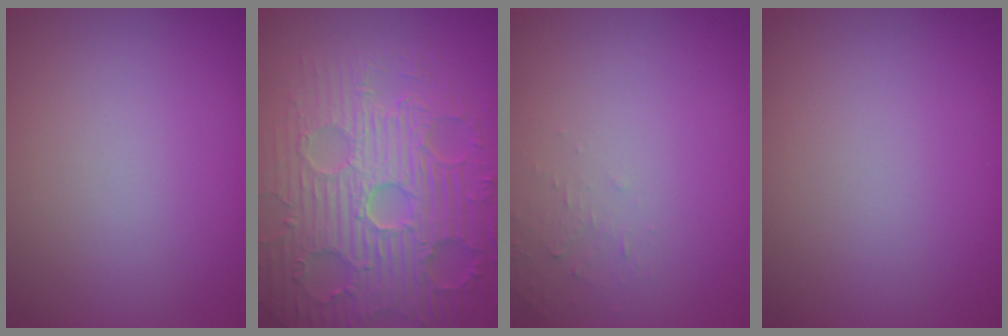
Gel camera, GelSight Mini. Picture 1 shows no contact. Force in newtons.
{"total": 8.3, "press": 6.4, "slide": 5.2}
{"total": 0.9, "press": 0.9, "slide": 0.1}
{"total": 0.0}